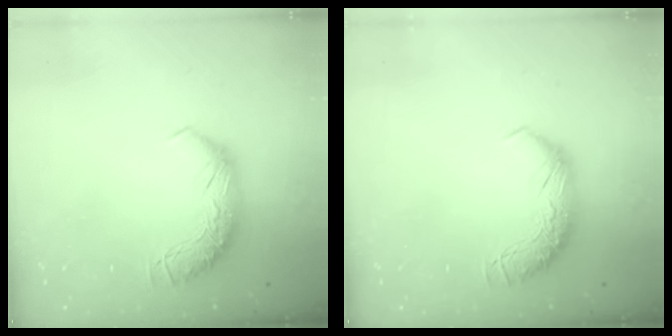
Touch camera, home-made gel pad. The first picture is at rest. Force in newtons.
{"total": 0.0}